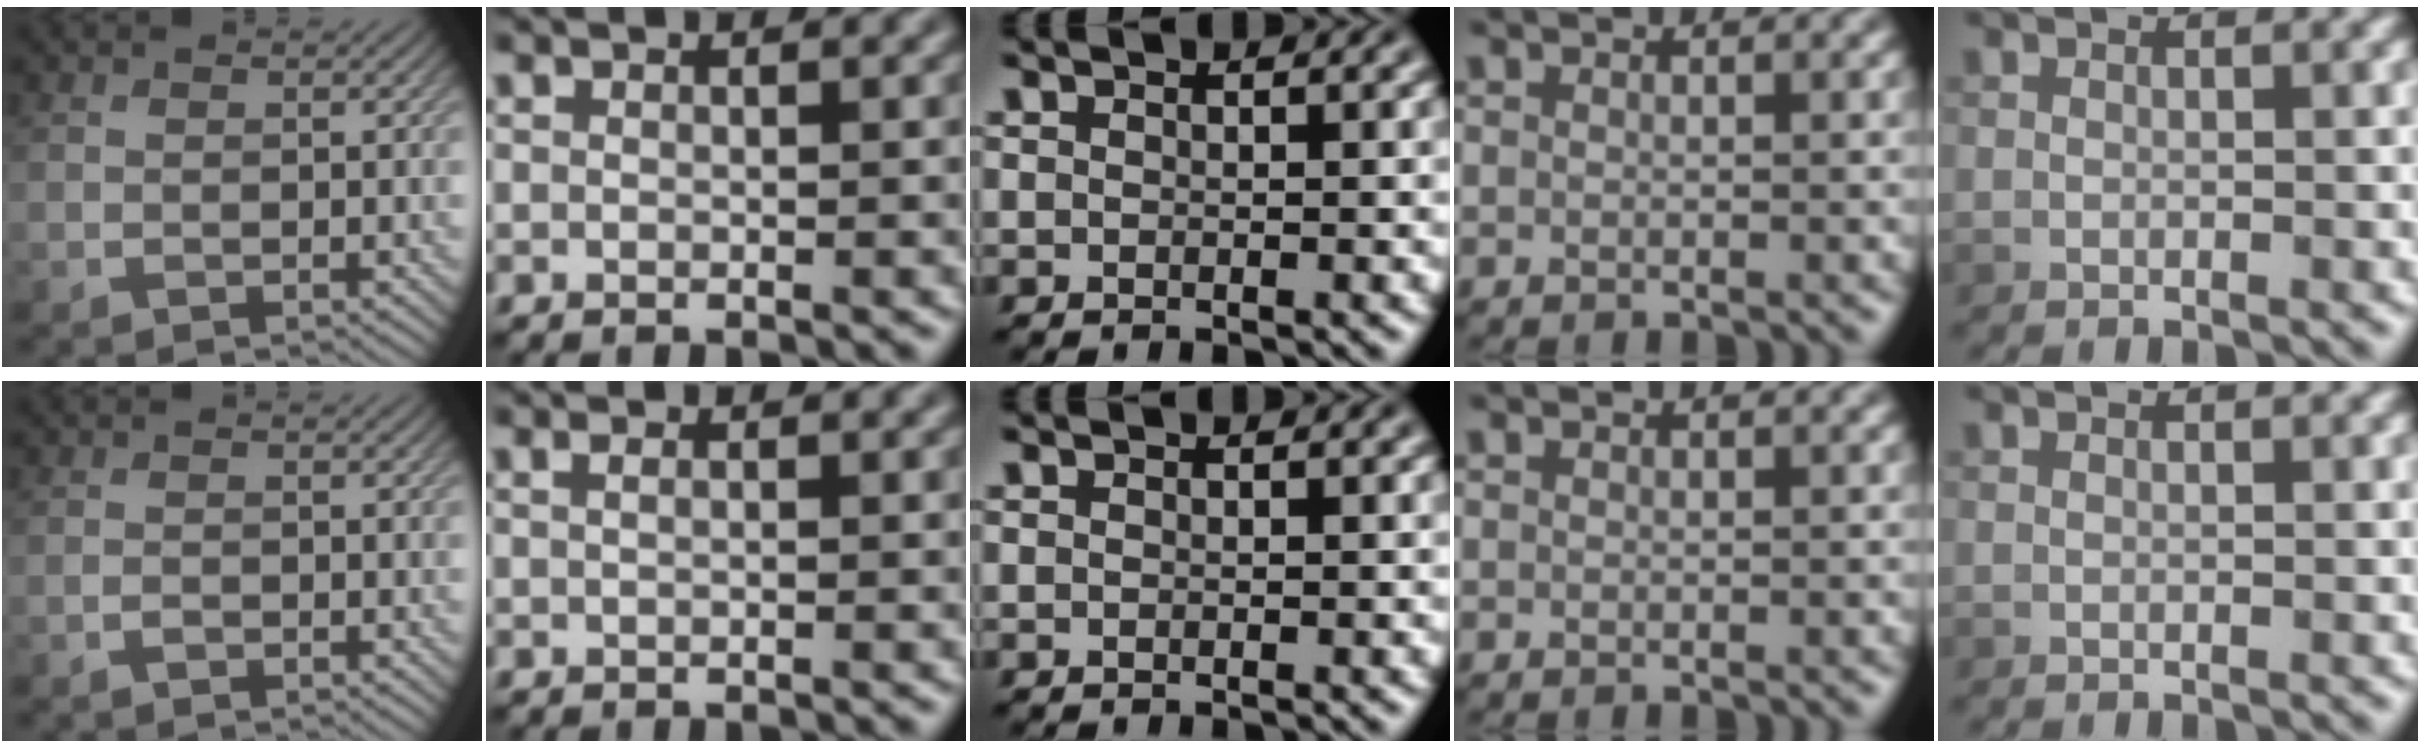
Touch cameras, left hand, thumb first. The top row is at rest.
{"thumb": {"total": 0.9, "force": [-0.6, 0.4, 0.5], "torque": [-0.012, -0.002, -0.012]}, "index": {"total": 0.7, "force": [0.3, 0.2, 0.5], "torque": [-0.013, 0.001, 0.004]}}